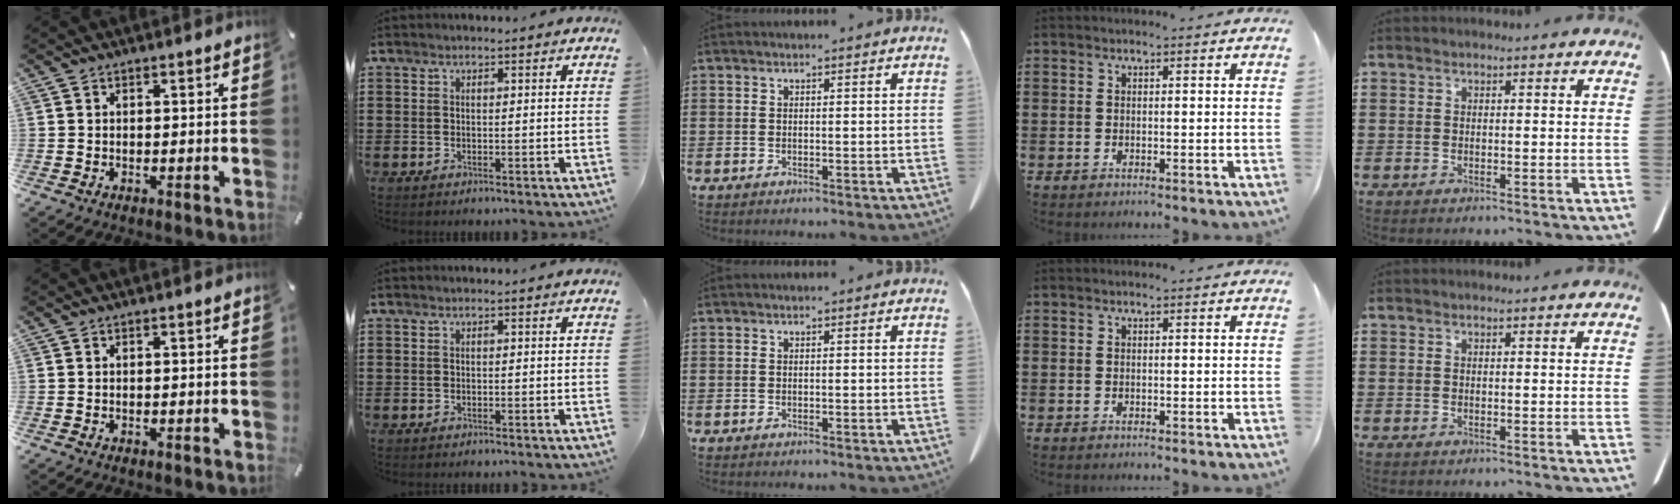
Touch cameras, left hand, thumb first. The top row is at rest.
{}